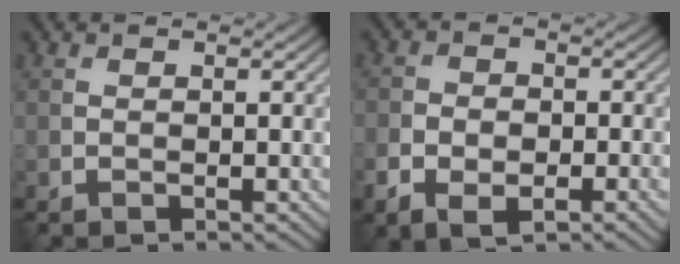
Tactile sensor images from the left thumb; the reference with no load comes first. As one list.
[{"total": 6.0, "force": [-2.8, 3.3, 4.2], "torque": [-0.075, -0.011, -0.048]}]